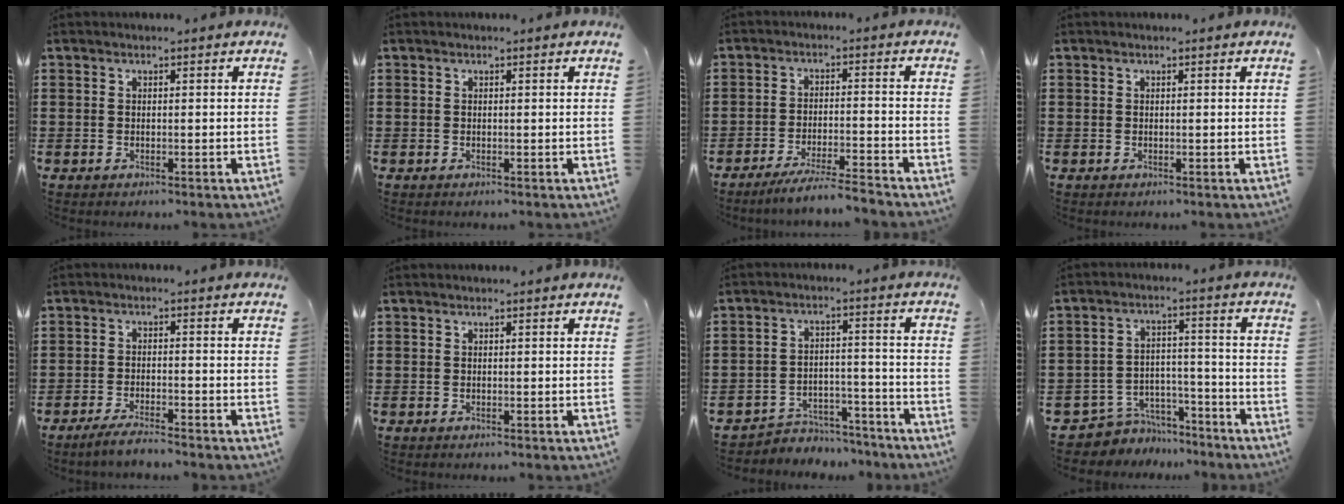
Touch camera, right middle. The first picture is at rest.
{"total": 0.0}
{"total": 4.8, "force": [-4.5, -0.2, 1.6], "torque": [-0.032, -0.007, -0.089]}
{"total": 0.0}
{"total": 3.1, "force": [-2.8, 0.1, 1.3], "torque": [-0.023, 0.002, -0.054]}
{"total": 0.0}
{"total": 4.6, "force": [-4.5, 1.1, 0.1], "torque": [-0.006, 0.010, -0.095]}
{"total": 5.6, "force": [-5.3, 1.7, 0.1], "torque": [-0.014, 0.011, -0.112]}